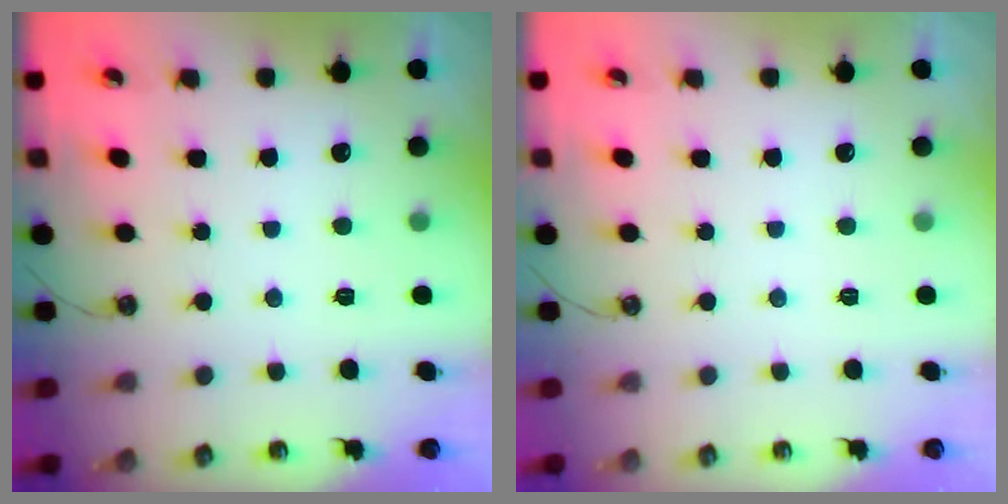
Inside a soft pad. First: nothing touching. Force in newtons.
{"total": 0.0}